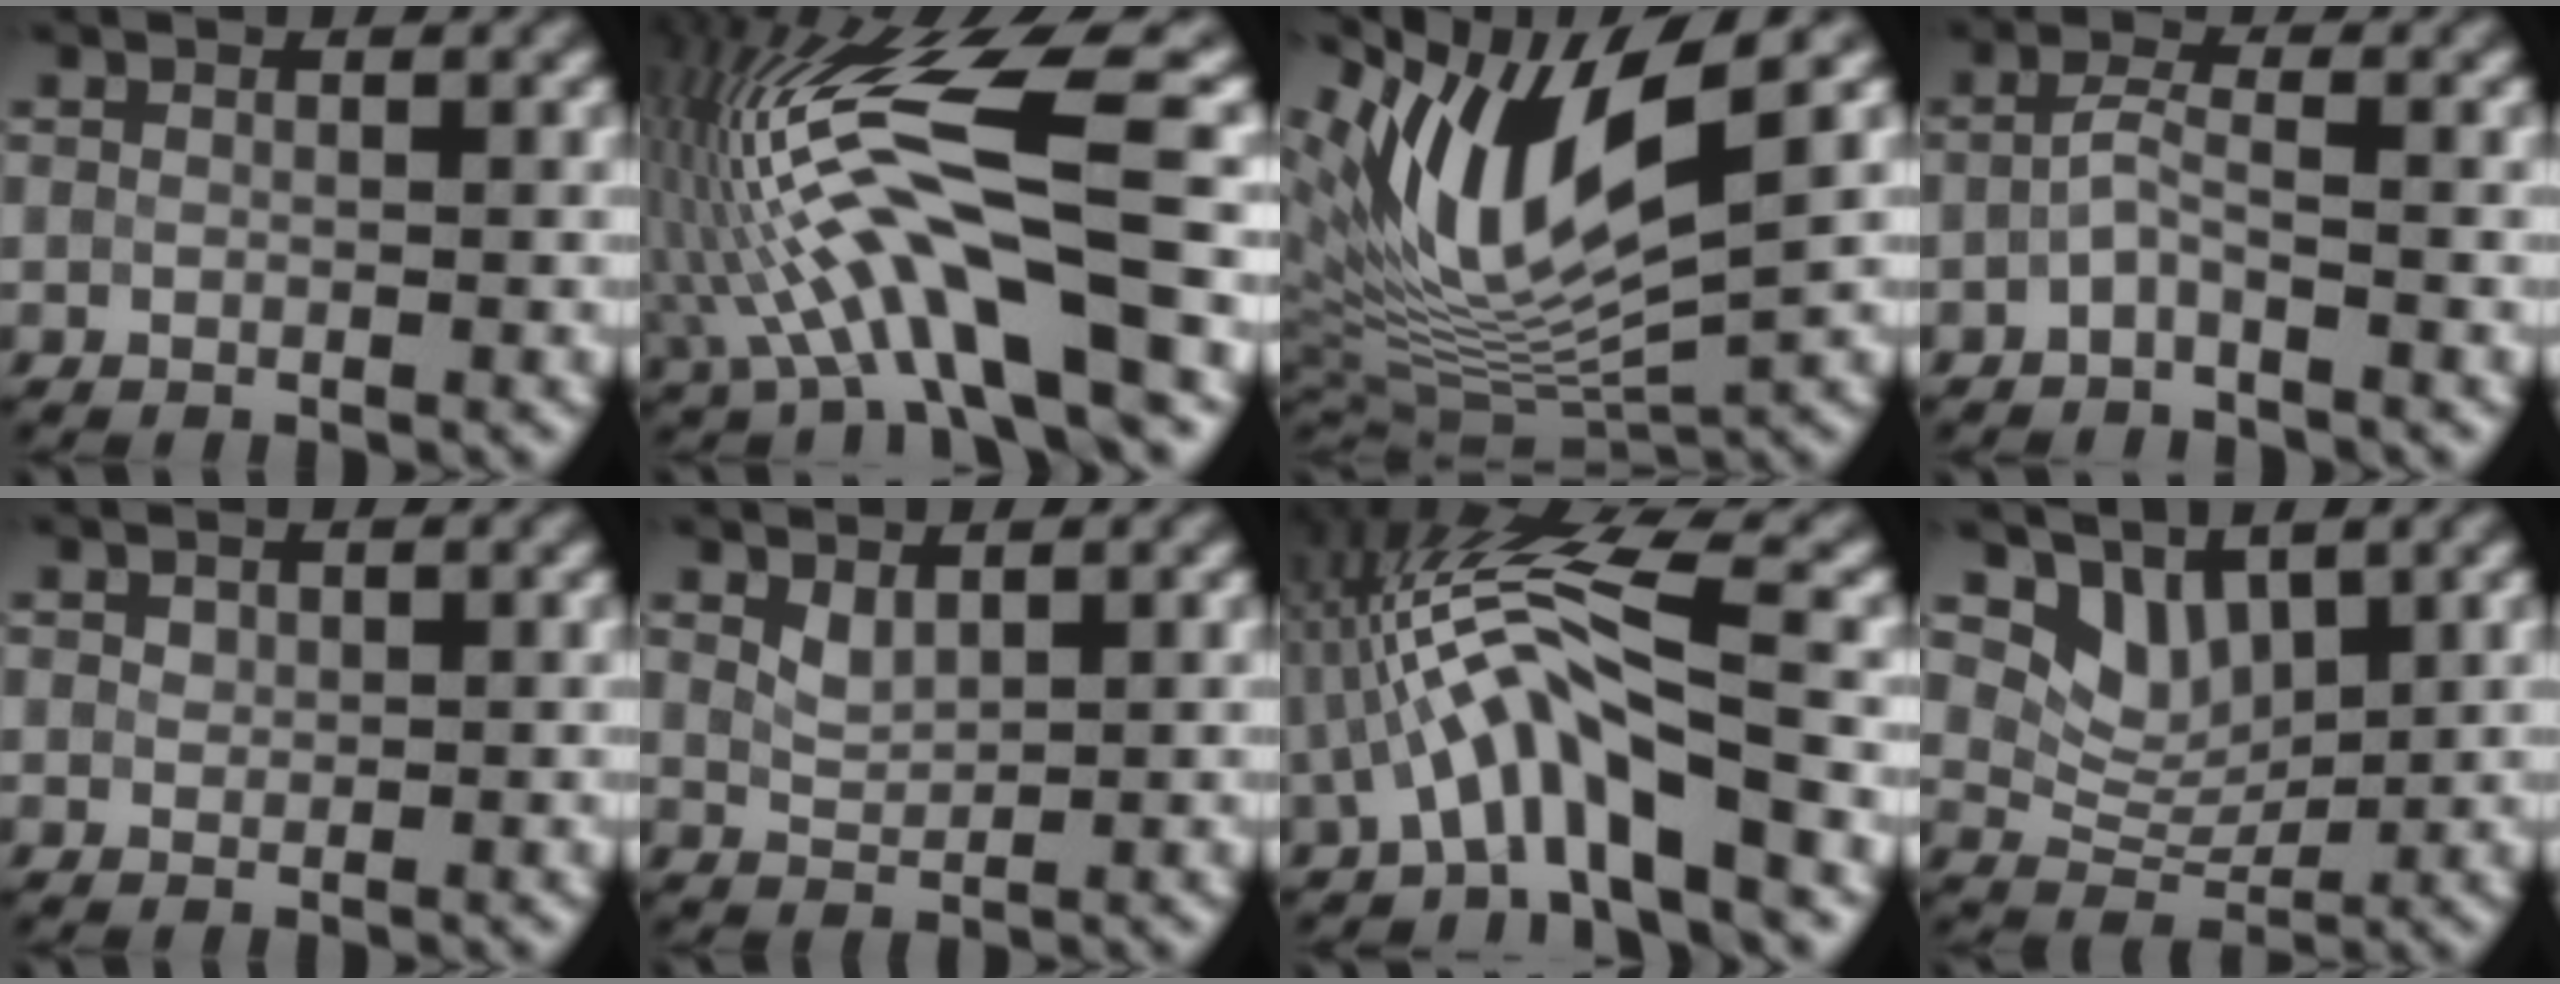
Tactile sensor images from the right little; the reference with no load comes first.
{"total": 11.2, "force": [-1.6, 2.3, 10.9], "torque": [-0.216, 0.020, -0.028]}
{"total": 11.8, "force": [4.9, 3.7, 10.1], "torque": [-0.196, 0.000, 0.096]}
{"total": 1.5, "force": [-0.8, 0.2, 1.3], "torque": [-0.034, 0.007, -0.021]}
{"total": 0.7, "force": [0.4, 0.5, 0.2], "torque": [-0.005, 0.002, 0.006]}
{"total": 1.5, "force": [1.1, 0.6, 0.8], "torque": [-0.021, 0.000, 0.029]}
{"total": 7.5, "force": [-1.2, 1.3, 7.3], "torque": [-0.134, 0.017, -0.025]}
{"total": 3.8, "force": [2.7, 2.2, 1.6], "torque": [-0.038, -0.010, 0.046]}